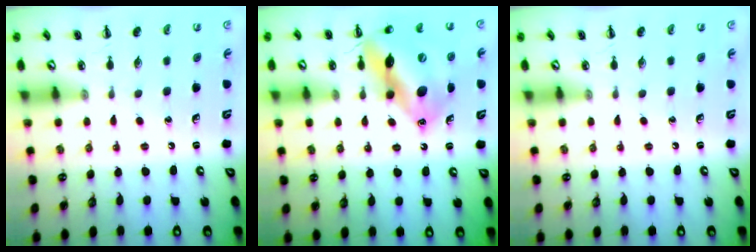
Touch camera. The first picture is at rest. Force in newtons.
{"total": 16.6, "press": 16.4, "slide": 2.4}
{"total": 0.0}